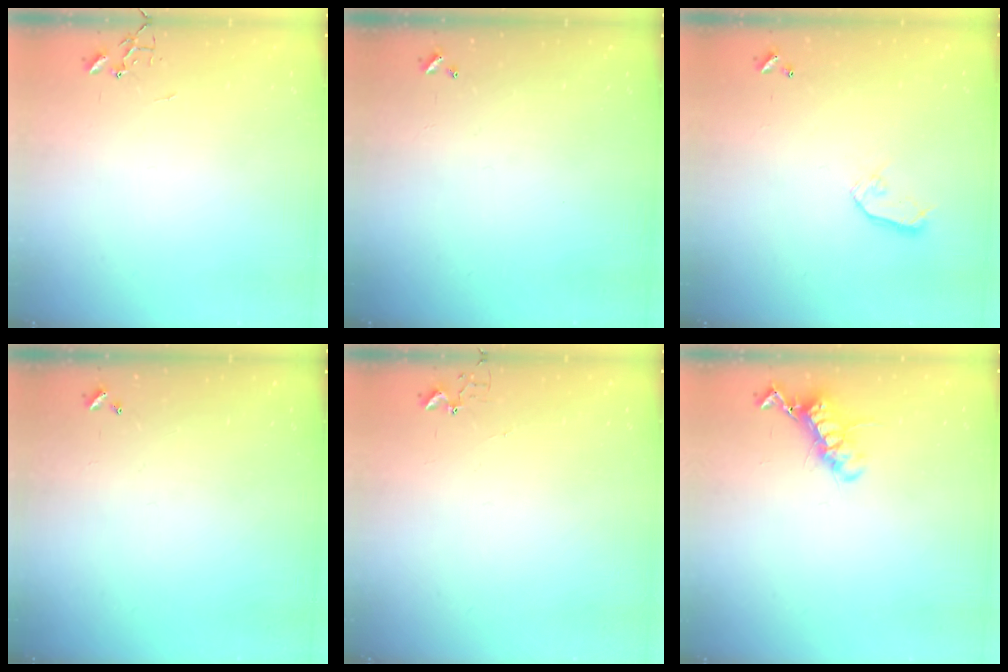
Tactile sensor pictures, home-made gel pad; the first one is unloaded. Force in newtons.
{"total": 0.0}
{"total": 7.3, "press": 7.3, "slide": 0.4}
{"total": 0.0}
{"total": 2.9, "press": 2.9, "slide": 0.3}
{"total": 12.0, "press": 11.9, "slide": 0.7}